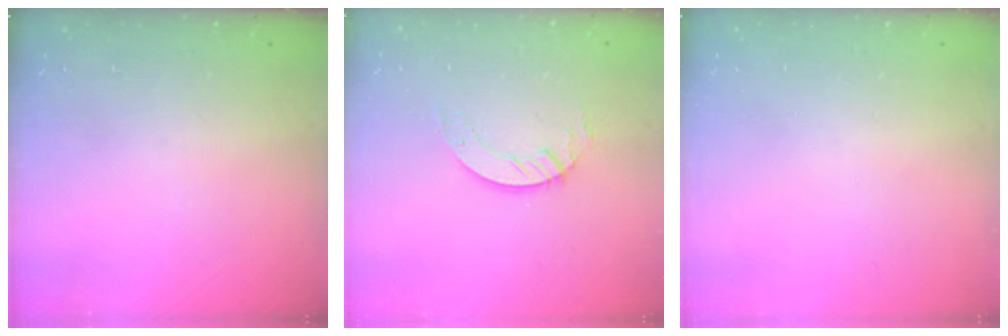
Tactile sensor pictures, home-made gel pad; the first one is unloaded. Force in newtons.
{"total": 2.8, "press": 2.8, "slide": 0.2}
{"total": 0.0}